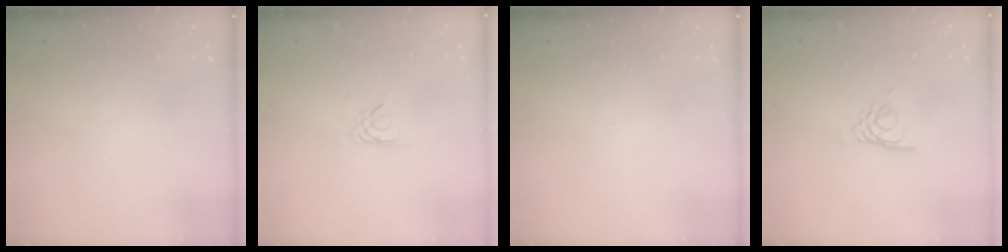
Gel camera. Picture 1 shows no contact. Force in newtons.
{"total": 2.1, "press": 2.1, "slide": 0.4}
{"total": 0.0}
{"total": 4.2, "press": 4.1, "slide": 0.5}